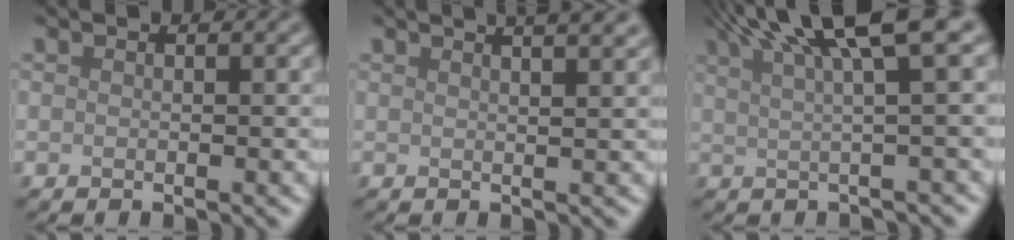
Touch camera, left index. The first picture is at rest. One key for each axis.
{"total": 7.1, "fx": 4.5, "fy": 3.1, "fz": 4.6, "tx": -0.017, "ty": 0.052, "tz": 0.023}
{"total": 7.8, "fx": 4.1, "fy": 1.5, "fz": 6.4, "tx": -0.076, "ty": 0.026, "tz": 0.066}